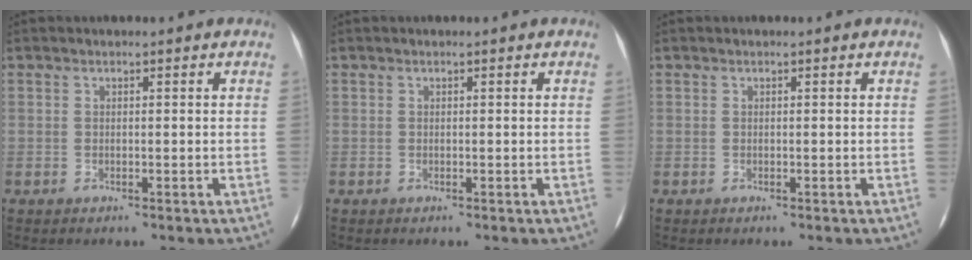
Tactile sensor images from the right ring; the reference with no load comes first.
{"total": 0.0}
{"total": 0.0}